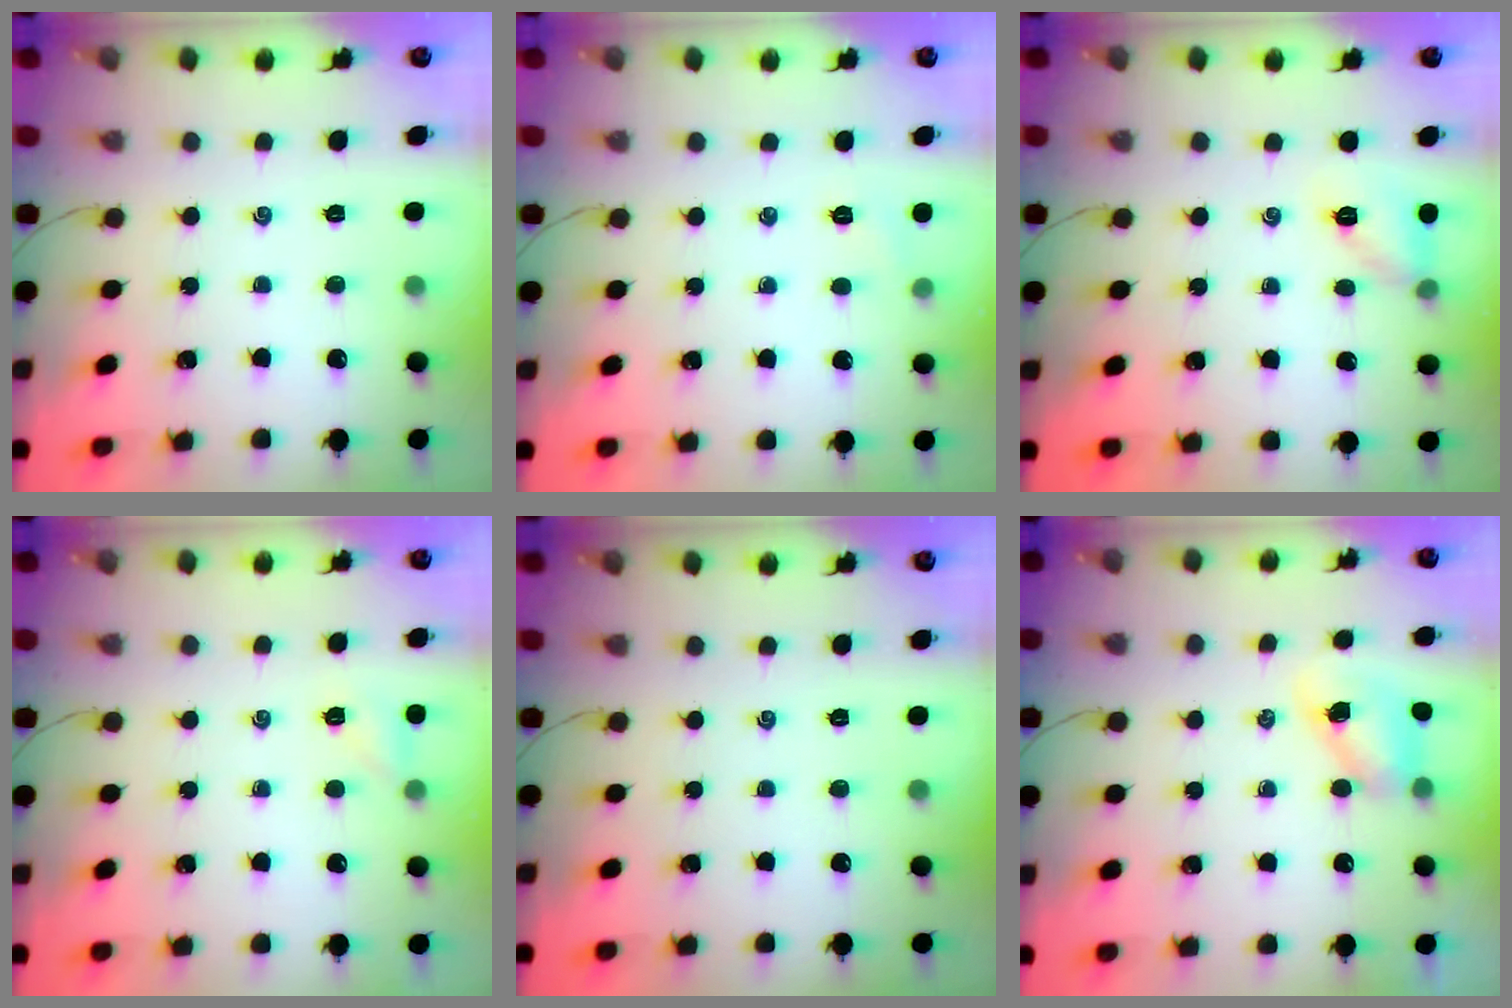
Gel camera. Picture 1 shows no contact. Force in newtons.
{"total": 3.5, "press": 3.4, "slide": 0.9}
{"total": 8.1, "press": 8.0, "slide": 1.1}
{"total": 3.2, "press": 3.0, "slide": 1.1}
{"total": 0.0}
{"total": 6.9, "press": 6.9, "slide": 0.8}